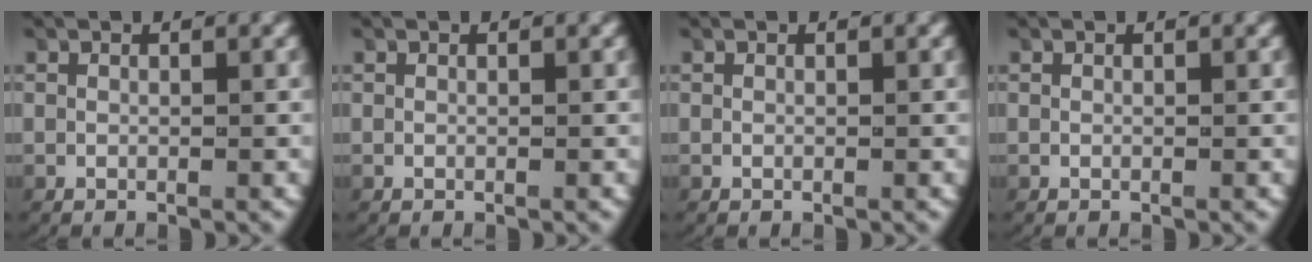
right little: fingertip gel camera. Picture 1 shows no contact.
{"total": 0.0}
{"total": 0.0}
{"total": 0.0}